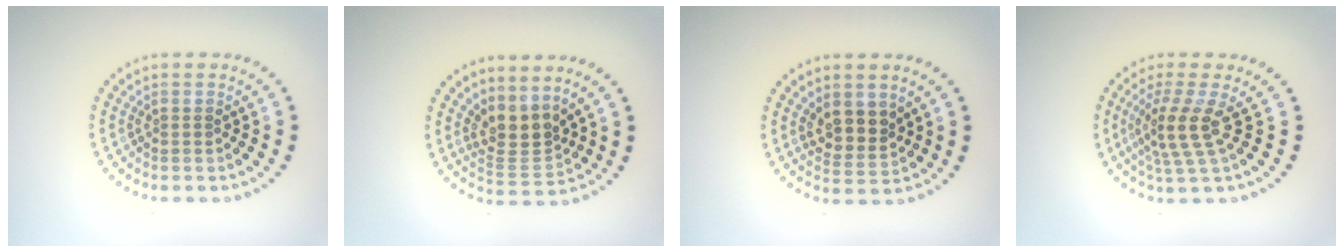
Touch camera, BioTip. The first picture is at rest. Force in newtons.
{"total": 3.2, "press": 2.4, "slide": 2.2}
{"total": 3.0, "press": 2.6, "slide": 1.4}
{"total": 3.3, "press": 2.7, "slide": 1.9}